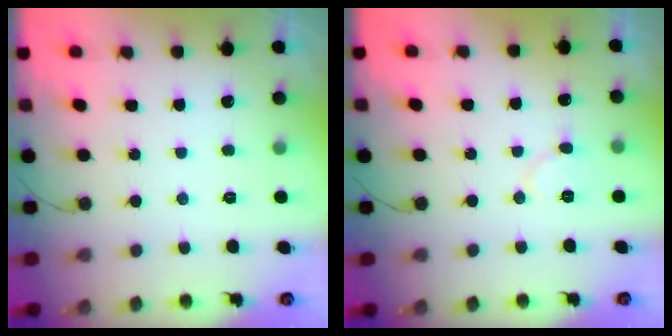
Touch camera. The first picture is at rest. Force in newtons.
{"total": 6.5, "press": 6.5, "slide": 0.4}